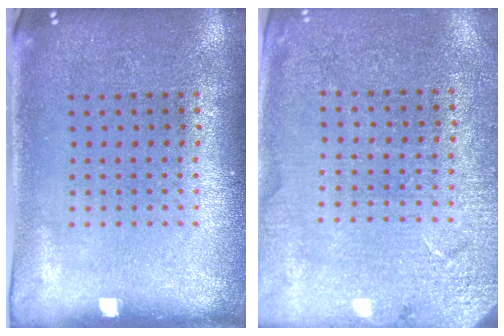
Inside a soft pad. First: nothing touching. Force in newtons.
{"total": 2.7, "press": 2.7, "slide": 0.1}